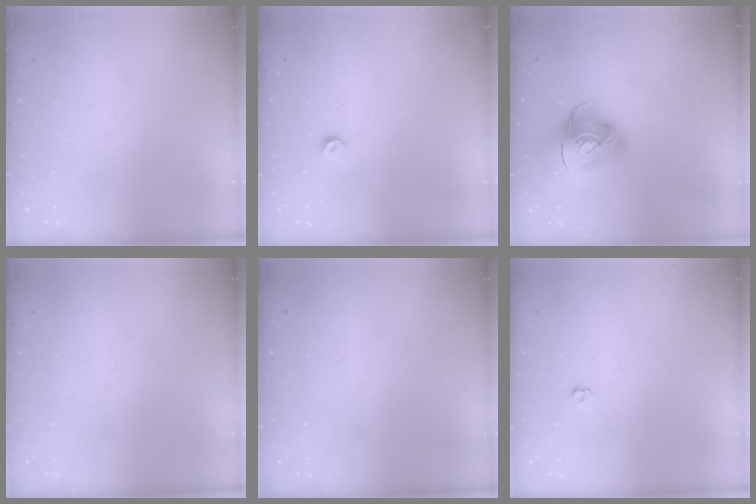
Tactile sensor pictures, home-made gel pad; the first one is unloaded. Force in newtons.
{"total": 4.1, "press": 4.0, "slide": 0.8}
{"total": 16.1, "press": 16.0, "slide": 2.1}
{"total": 0.0}
{"total": 0.0}
{"total": 4.0, "press": 3.9, "slide": 0.7}